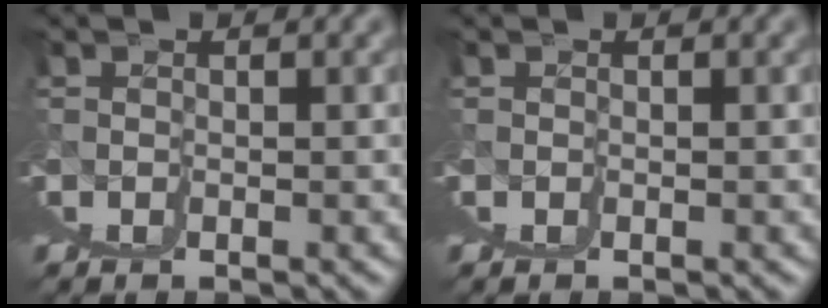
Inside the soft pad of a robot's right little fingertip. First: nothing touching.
{"total": 0.0}